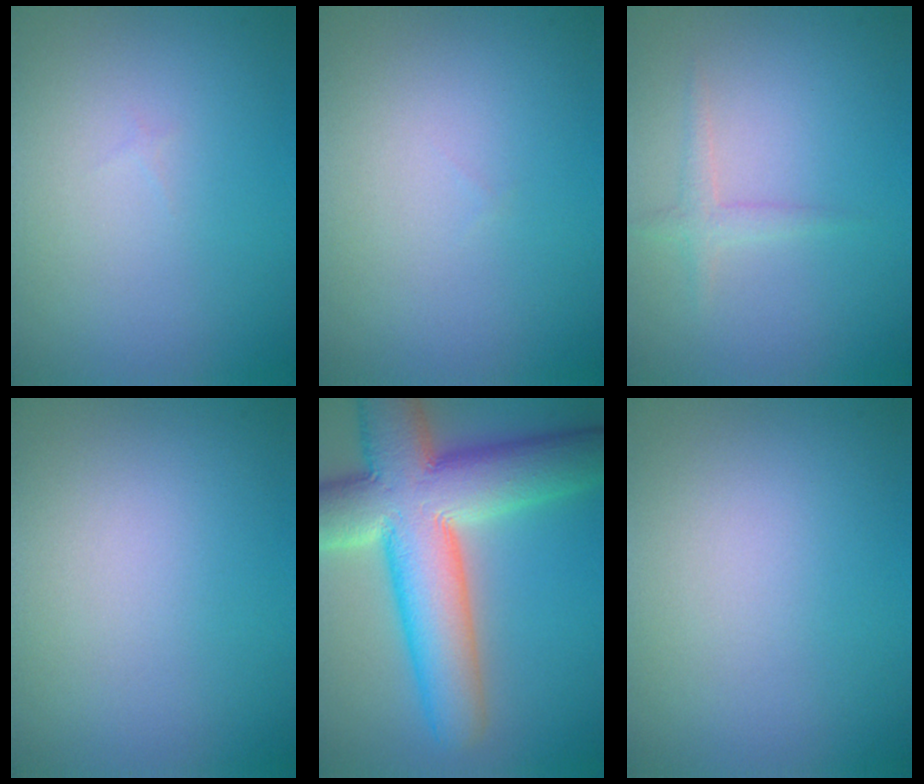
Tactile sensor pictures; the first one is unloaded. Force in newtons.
{"total": 0.0}
{"total": 1.3, "press": 1.3, "slide": 0.0}
{"total": 0.0}
{"total": 13.1, "press": 13.1, "slide": 1.0}
{"total": 0.0}